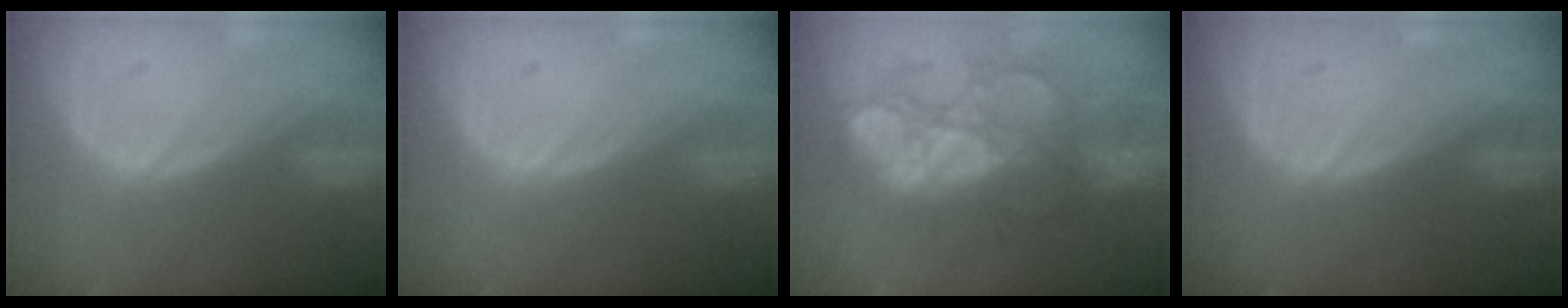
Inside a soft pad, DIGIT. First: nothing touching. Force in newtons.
{"total": 0.0}
{"total": 9.9, "press": 9.9, "slide": 1.0}
{"total": 0.0}